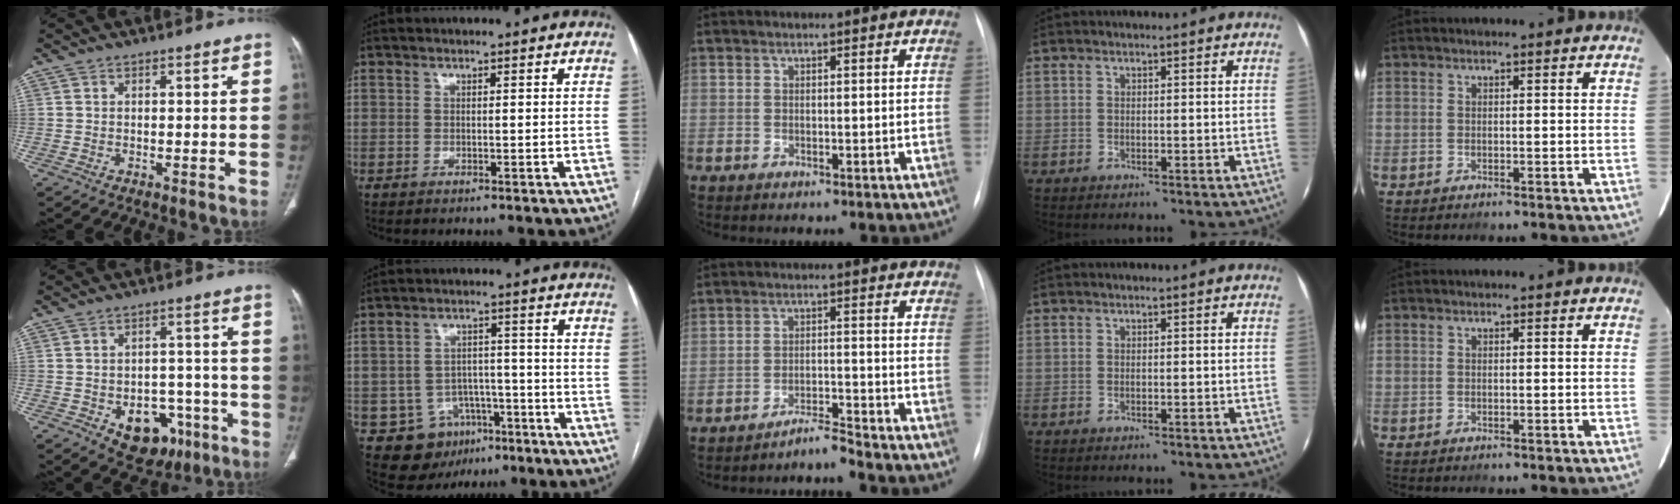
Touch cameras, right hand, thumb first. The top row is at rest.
{"thumb": {"total": 11.4, "force": [-5.0, 8.0, 6.4], "torque": [-0.049, 0.035, -0.054]}, "index": {"total": 9.0, "force": [-4.5, 7.4, 2.5], "torque": [-0.036, 0.018, -0.057]}, "middle": {"total": 2.9, "force": [-2.8, -0.7, 0.3], "torque": [0.000, -0.014, -0.050]}}